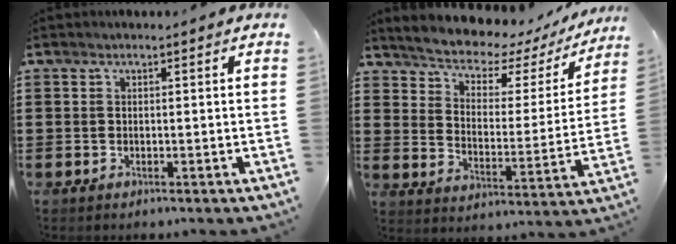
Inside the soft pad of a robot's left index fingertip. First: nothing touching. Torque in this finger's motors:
{"motor_torque": [1.74, -0.41, 0.78, 0.14]}